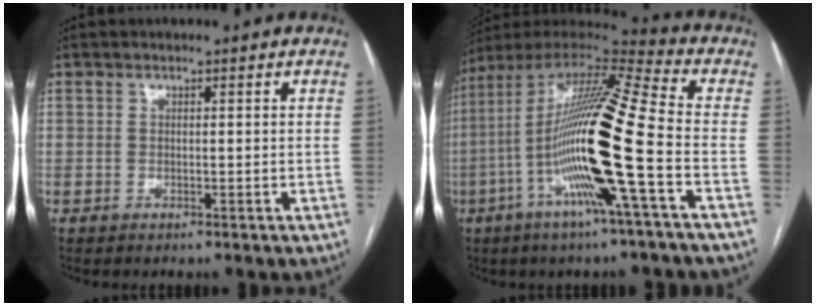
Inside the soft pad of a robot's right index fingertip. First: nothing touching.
{"total": 20.8, "force": [-5.1, 0.0, 20.1], "torque": [-0.397, -0.012, -0.110]}